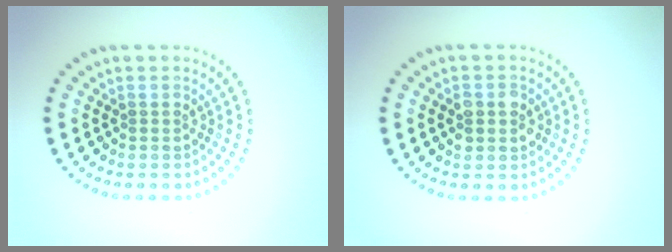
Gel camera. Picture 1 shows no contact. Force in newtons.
{"total": 2.0, "press": 2.0, "slide": 0.3}